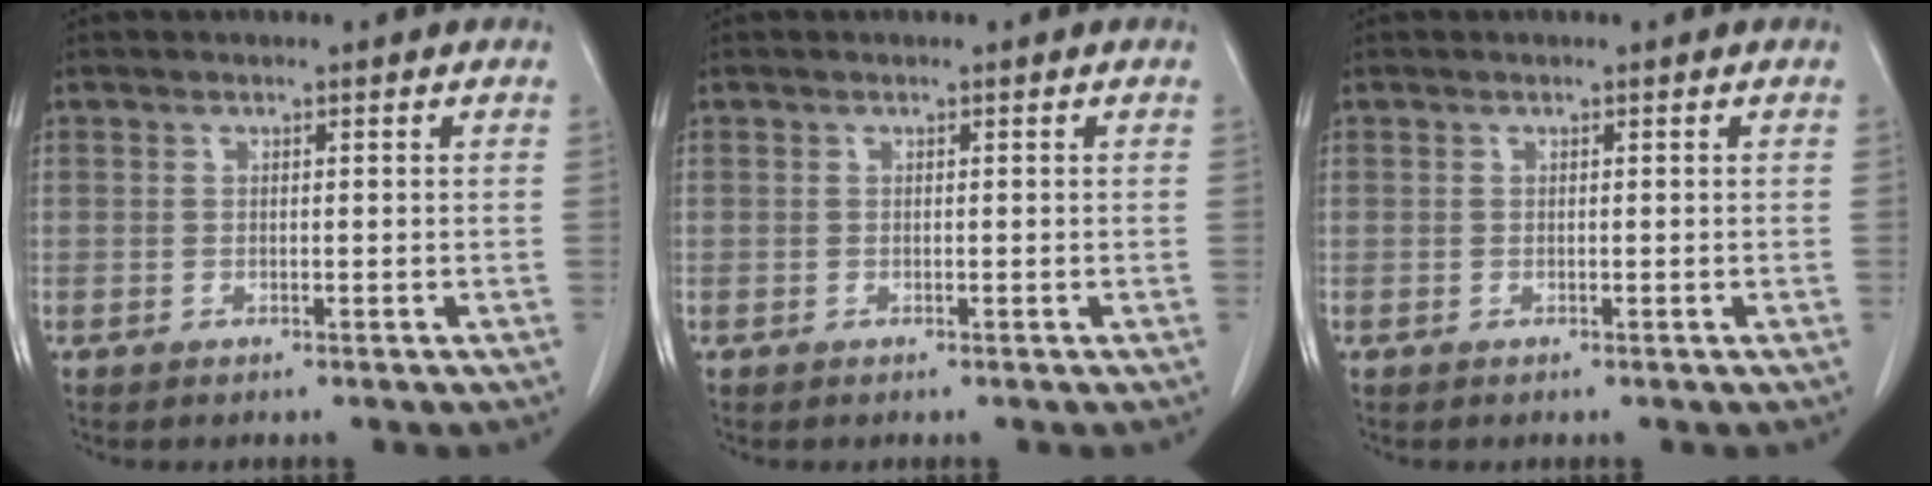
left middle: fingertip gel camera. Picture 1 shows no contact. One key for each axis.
{"total": 0.0}
{"total": 0.0}